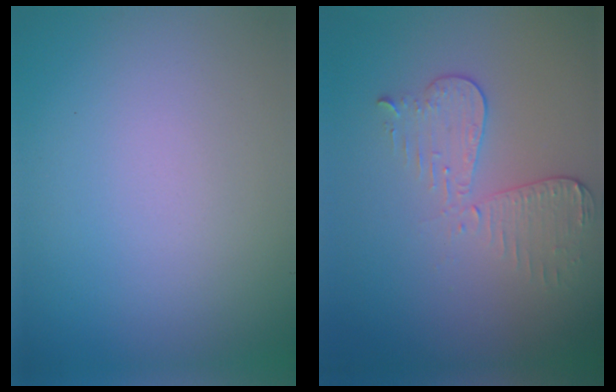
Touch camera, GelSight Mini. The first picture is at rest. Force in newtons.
{"total": 3.2, "press": 2.9, "slide": 1.3}